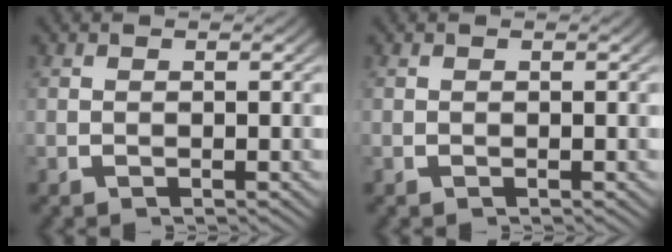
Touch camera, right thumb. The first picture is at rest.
{"total": 0.0}